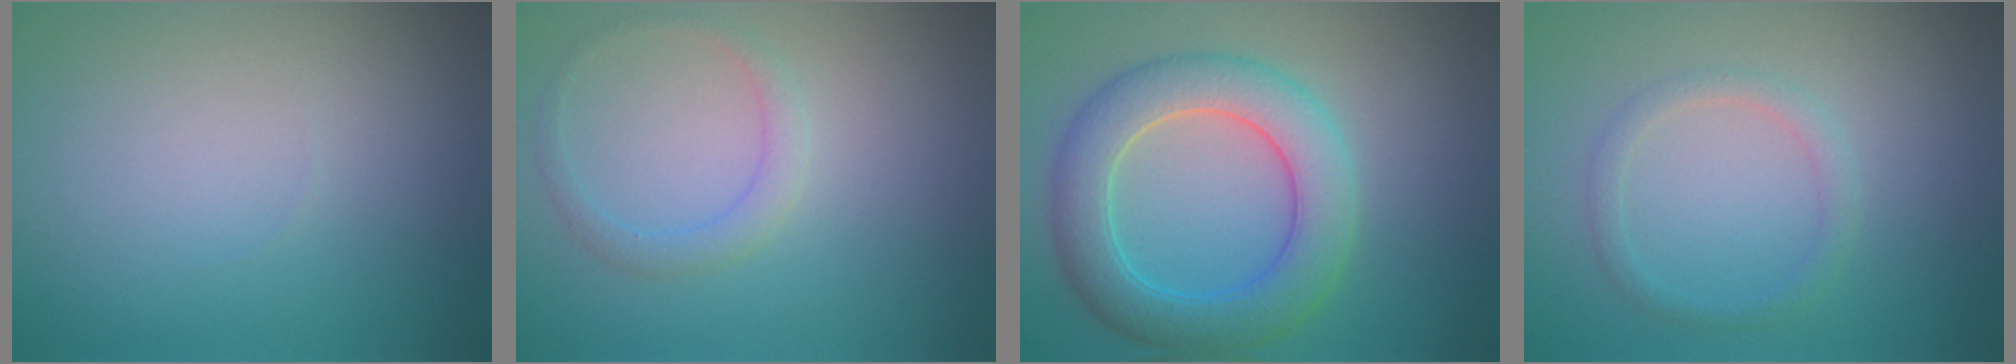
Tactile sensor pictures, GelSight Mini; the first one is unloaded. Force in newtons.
{"total": 1.6, "press": 1.6, "slide": 0.2}
{"total": 6.3, "press": 6.3, "slide": 0.6}
{"total": 1.6, "press": 1.6, "slide": 0.1}